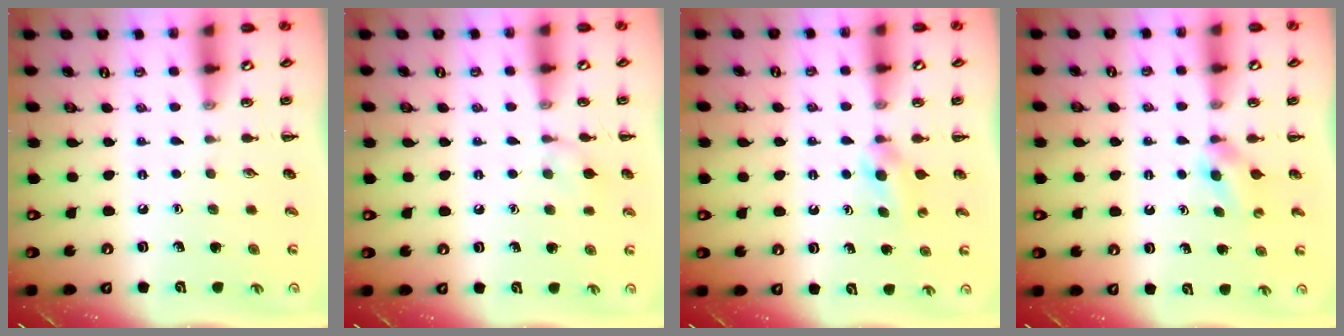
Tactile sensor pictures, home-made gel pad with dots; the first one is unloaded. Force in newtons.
{"total": 6.2, "press": 5.8, "slide": 2.2}
{"total": 3.6, "press": 3.4, "slide": 1.4}
{"total": 3.0, "press": 2.7, "slide": 1.3}